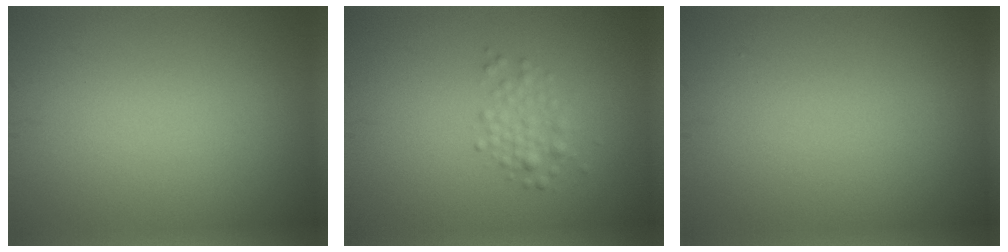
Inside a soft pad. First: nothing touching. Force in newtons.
{"total": 1.8, "press": 1.8, "slide": 0.1}
{"total": 0.0}